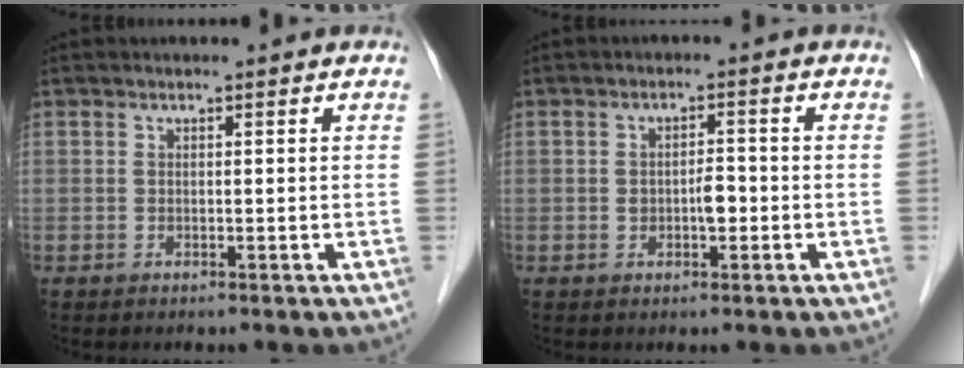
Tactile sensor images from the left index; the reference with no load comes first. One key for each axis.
{"total": 2.7, "fx": -0.7, "fy": 1.2, "fz": 2.3, "tx": -0.038, "ty": 0.005, "tz": -0.007}